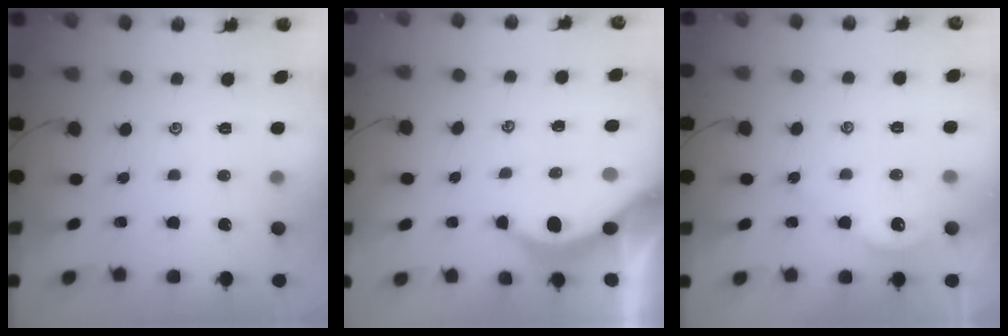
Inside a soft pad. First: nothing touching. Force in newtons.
{"total": 3.7, "press": 3.7, "slide": 0.4}
{"total": 4.8, "press": 4.8, "slide": 0.7}